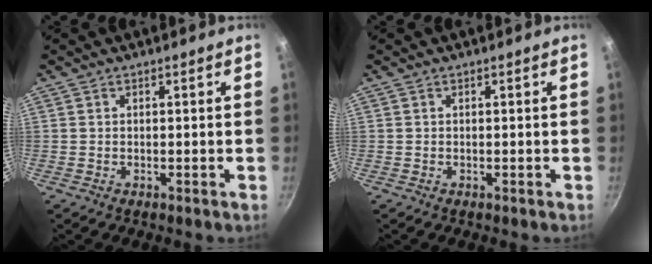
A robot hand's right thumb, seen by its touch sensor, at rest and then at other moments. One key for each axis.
{"total": 0.0}